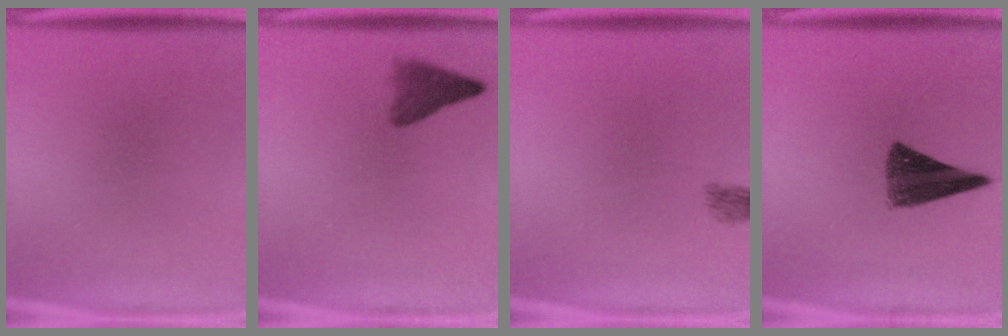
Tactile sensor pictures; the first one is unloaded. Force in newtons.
{"total": 3.5}
{"total": 1.8}
{"total": 9.5}